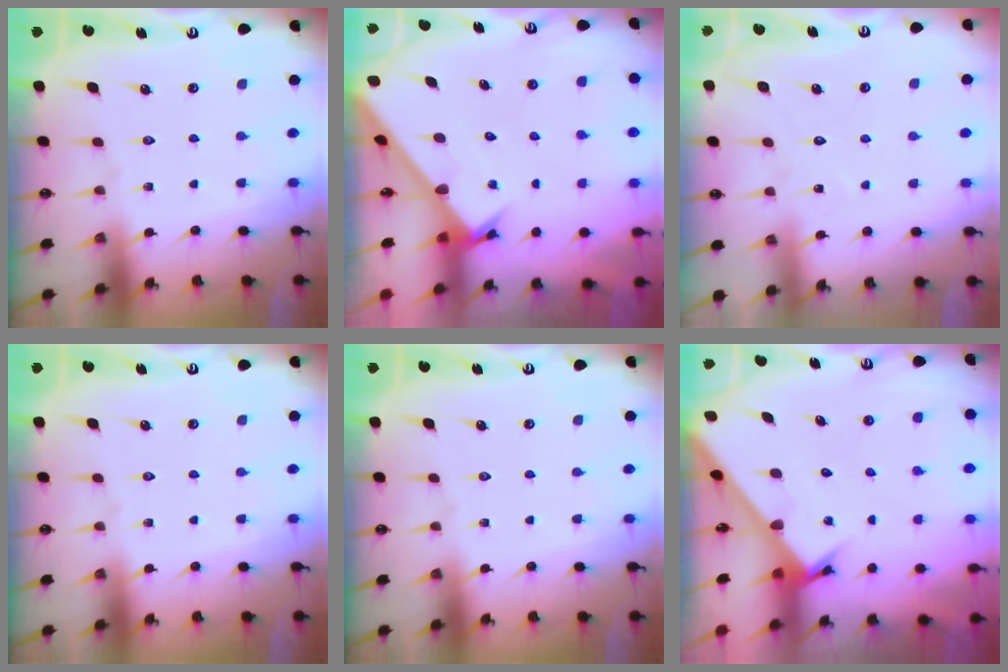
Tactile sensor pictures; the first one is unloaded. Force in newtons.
{"total": 2.7, "press": 2.7, "slide": 0.3}
{"total": 5.9, "press": 5.8, "slide": 0.5}
{"total": 0.0}
{"total": 0.0}
{"total": 2.3, "press": 2.3, "slide": 0.2}